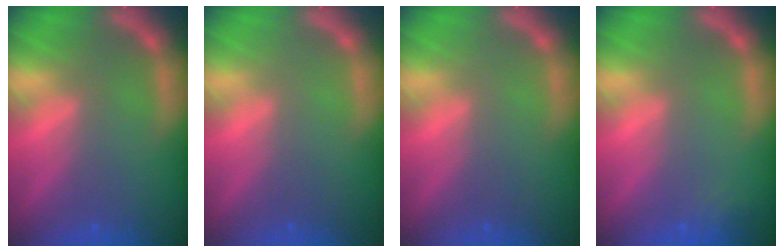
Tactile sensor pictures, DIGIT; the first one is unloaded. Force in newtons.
{"total": 0.0}
{"total": 0.0}
{"total": 1.4}